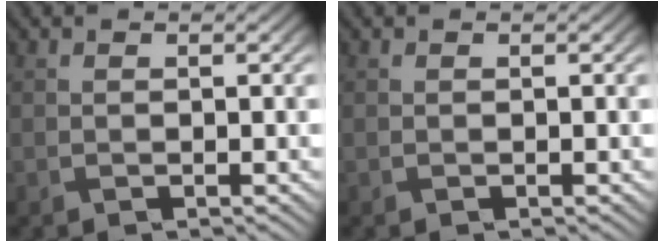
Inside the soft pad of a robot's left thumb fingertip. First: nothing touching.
{"total": 0.0}